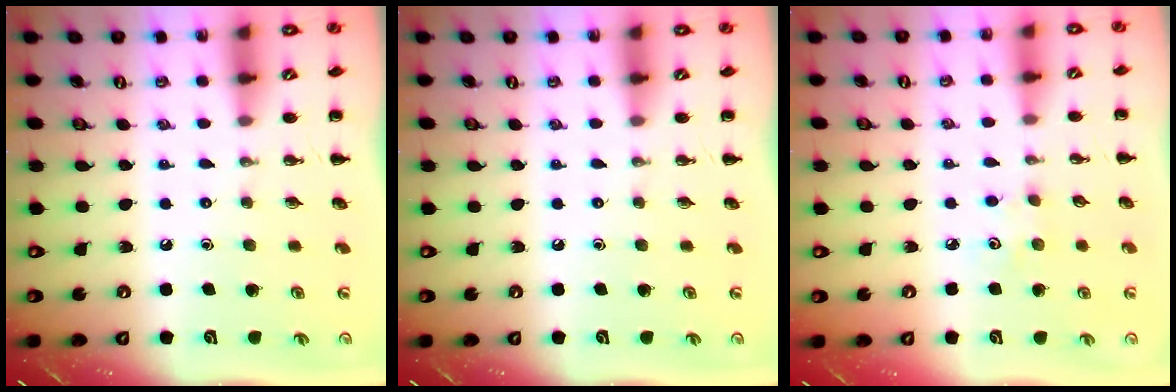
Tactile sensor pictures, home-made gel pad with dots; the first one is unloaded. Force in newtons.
{"total": 0.0}
{"total": 2.7, "press": 2.6, "slide": 0.8}